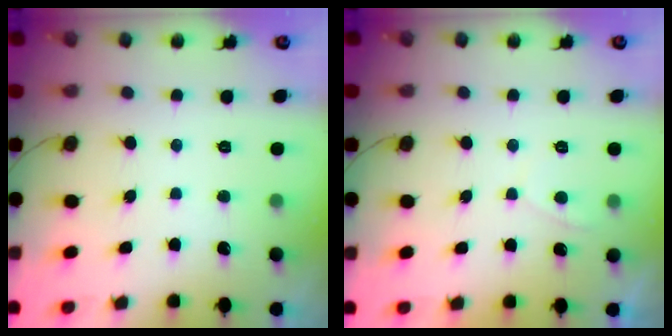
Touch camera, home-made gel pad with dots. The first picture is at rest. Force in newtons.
{"total": 0.5, "press": 0.2, "slide": 0.5}